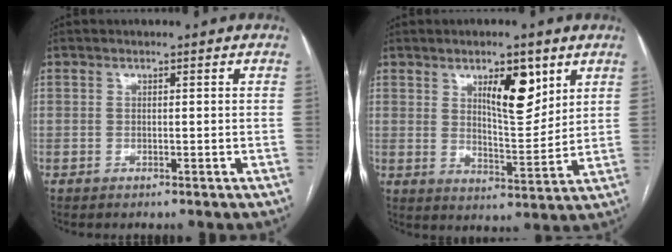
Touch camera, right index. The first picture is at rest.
{"total": 8.8, "force": [4.4, 2.7, 7.1], "torque": [-0.115, -0.006, 0.075]}